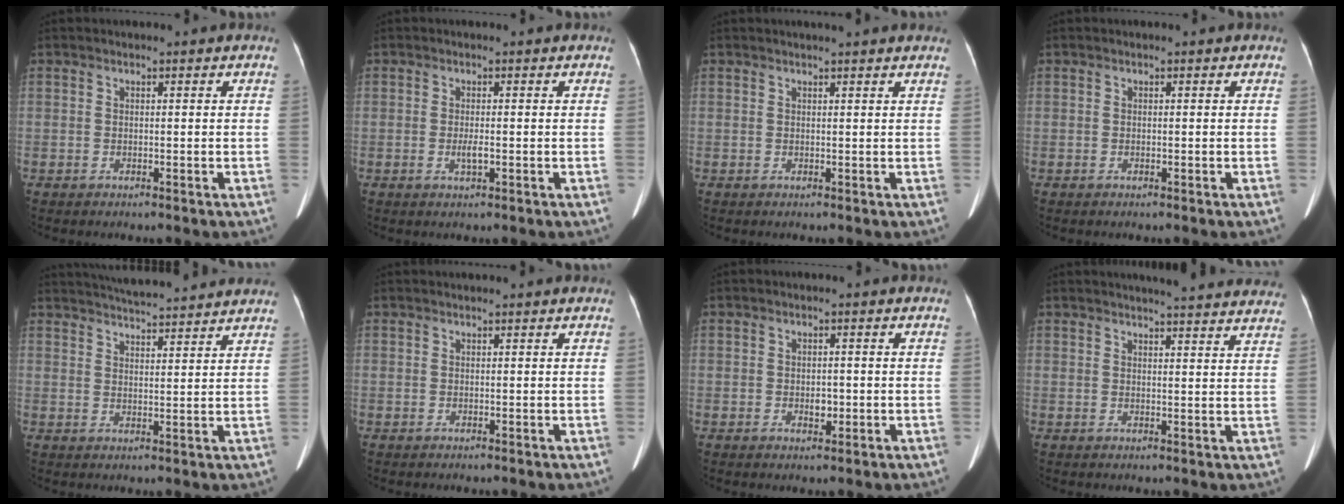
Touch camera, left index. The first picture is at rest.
{"total": 1.5, "force": [-0.4, 0.3, 1.4], "torque": [-0.030, -0.004, -0.006]}
{"total": 4.8, "force": [4.4, 0.0, 2.1], "torque": [-0.027, 0.018, 0.044]}
{"total": 0.0}
{"total": 14.0, "force": [13.0, 0.8, 5.2], "torque": [-0.089, 0.024, 0.178]}
{"total": 1.9, "force": [1.8, -0.1, 0.6], "torque": [-0.008, 0.020, 0.025]}
{"total": 1.8, "force": [-0.5, 1.2, 1.3], "torque": [-0.022, 0.000, -0.004]}
{"total": 17.3, "force": [16.4, 1.2, 5.5], "torque": [-0.061, -0.033, 0.179]}